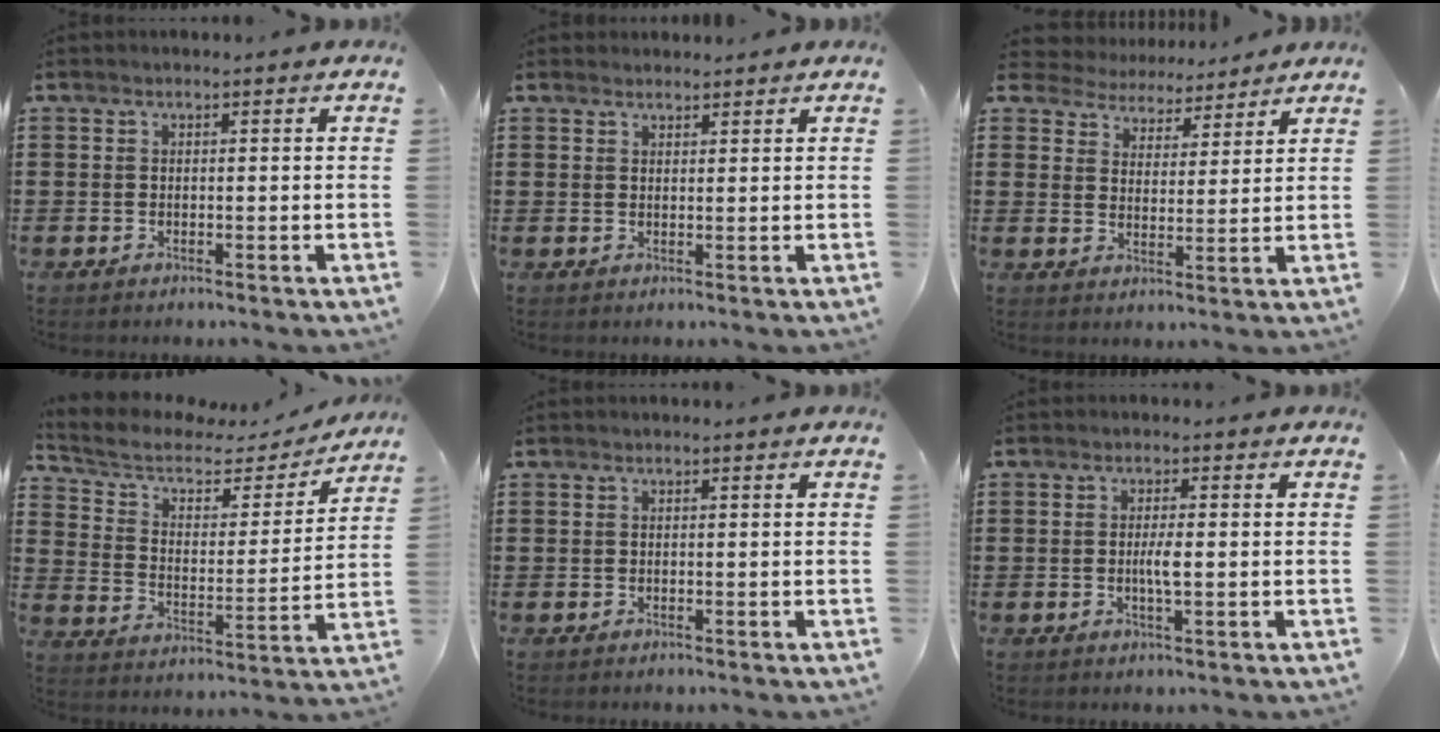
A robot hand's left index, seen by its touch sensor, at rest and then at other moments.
{"total": 1.5, "force": [1.4, 0.4, 0.0], "torque": [-0.003, 0.002, 0.028]}
{"total": 4.7, "force": [4.5, 1.1, -0.5], "torque": [-0.021, -0.028, 0.078]}
{"total": 5.6, "force": [3.9, 3.1, 2.5], "torque": [-0.074, -0.018, 0.062]}
{"total": 0.0}
{"total": 2.6, "force": [-0.3, 0.4, 2.6], "torque": [-0.049, -0.003, -0.006]}